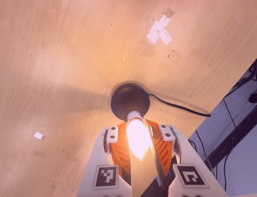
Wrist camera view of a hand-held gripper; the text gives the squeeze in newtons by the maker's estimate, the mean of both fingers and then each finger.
{"total": 13.8, "left": 13.4, "right": 14.2}